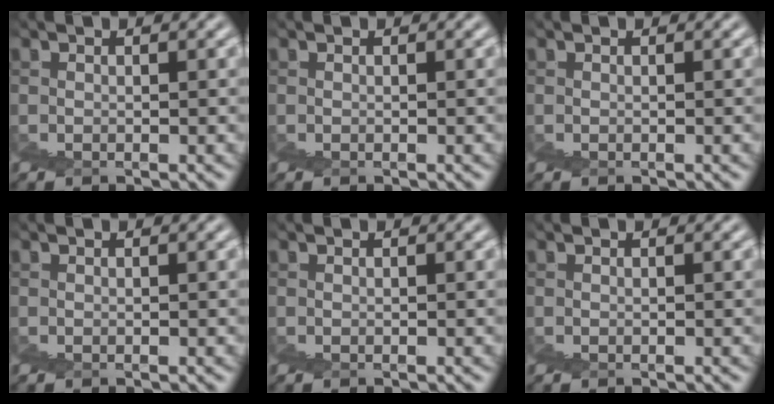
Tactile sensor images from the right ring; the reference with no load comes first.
{"total": 0.0}
{"total": 0.0}
{"total": 0.0}
{"total": 0.0}
{"total": 0.0}